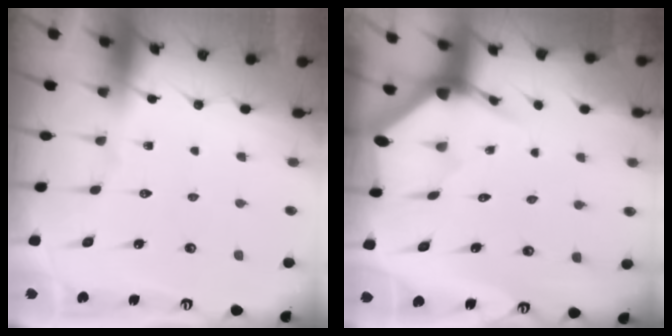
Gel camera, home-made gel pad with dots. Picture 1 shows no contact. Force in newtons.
{"total": 2.9, "press": 2.9, "slide": 0.2}